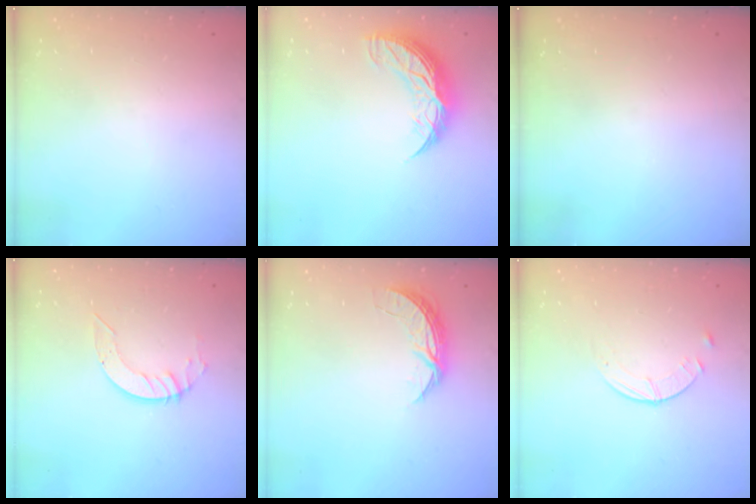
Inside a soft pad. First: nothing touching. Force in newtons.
{"total": 11.5, "press": 11.5, "slide": 0.9}
{"total": 0.0}
{"total": 5.2, "press": 5.2, "slide": 0.3}
{"total": 6.5, "press": 6.5, "slide": 0.5}
{"total": 3.0, "press": 3.0, "slide": 0.4}